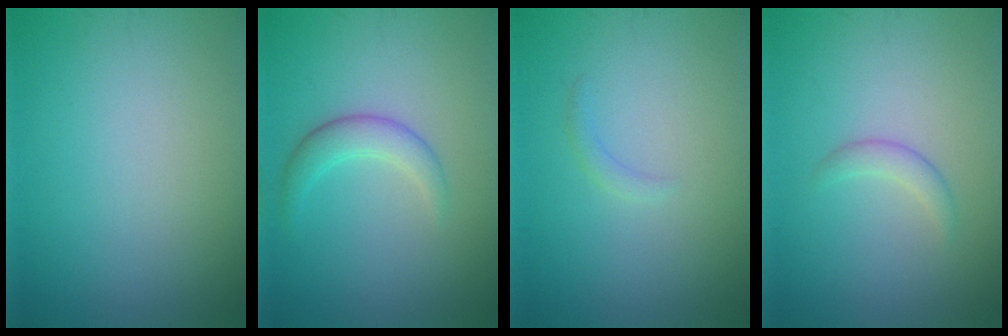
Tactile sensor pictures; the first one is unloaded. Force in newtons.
{"total": 2.5, "press": 2.5, "slide": 0.1}
{"total": 0.8, "press": 0.8, "slide": 0.1}
{"total": 1.4, "press": 1.4, "slide": 0.0}